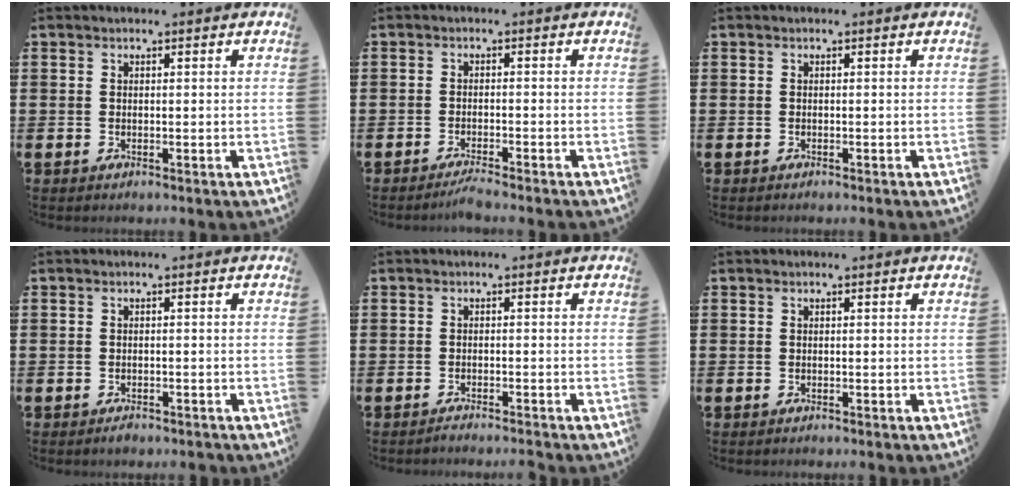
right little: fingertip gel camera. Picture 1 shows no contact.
{"total": 1.7, "force": [-1.5, -0.1, 0.8], "torque": [-0.014, 0.003, -0.029]}
{"total": 0.0}
{"total": 0.8, "force": [-0.7, 0.2, 0.2], "torque": [0.003, -0.006, -0.016]}
{"total": 1.1, "force": [-1.1, -0.2, 0.2], "torque": [-0.004, -0.001, -0.021]}
{"total": 0.0}